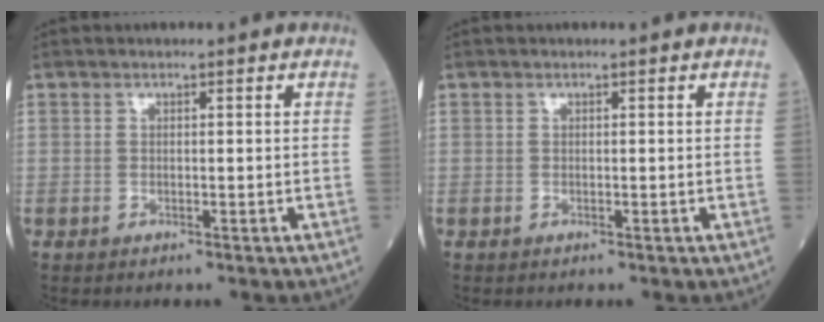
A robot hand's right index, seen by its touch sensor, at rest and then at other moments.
{"total": 0.0}